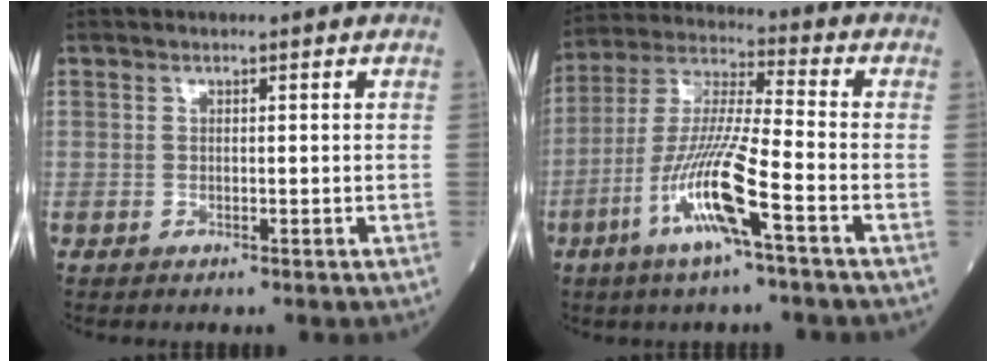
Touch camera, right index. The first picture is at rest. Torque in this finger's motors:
{"motor_torque": [1.68, -0.46, 0.94, 0.21]}